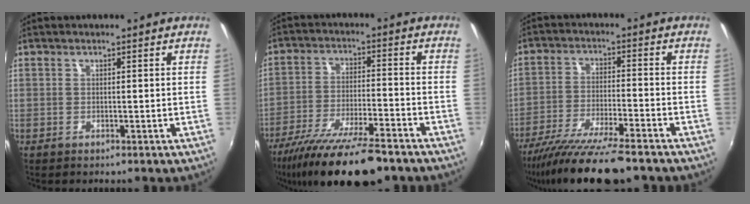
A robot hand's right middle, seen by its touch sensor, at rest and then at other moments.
{"total": 18.2, "force": [-14.2, 3.5, 10.7], "torque": [-0.212, -0.041, -0.234]}
{"total": 15.2, "force": [-12.6, 1.4, 8.4], "torque": [-0.170, -0.037, -0.214]}